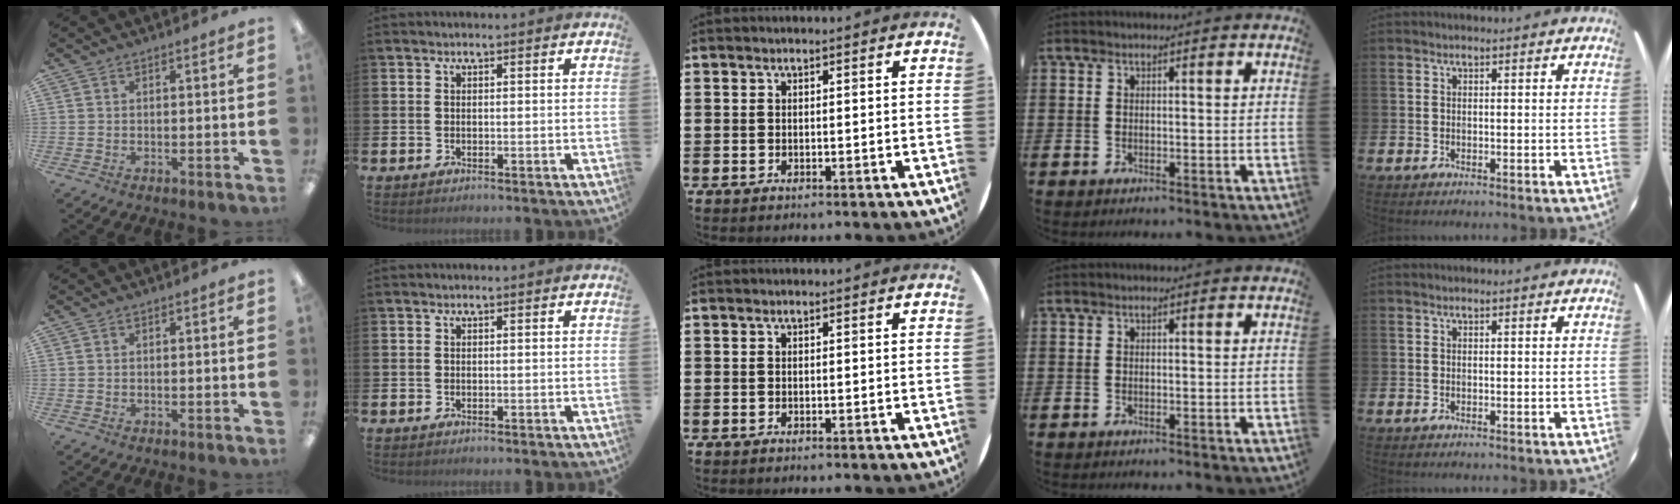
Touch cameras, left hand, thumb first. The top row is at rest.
{}